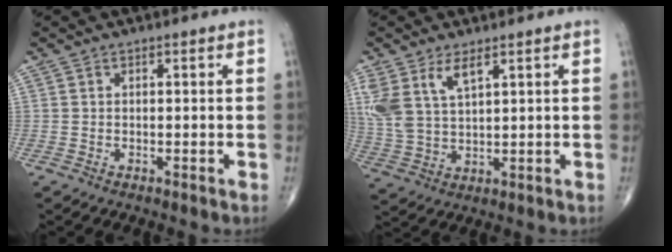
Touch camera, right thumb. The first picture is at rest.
{"total": 9.2, "force": [4.7, 4.3, 6.7], "torque": [-0.152, -0.010, 0.103]}